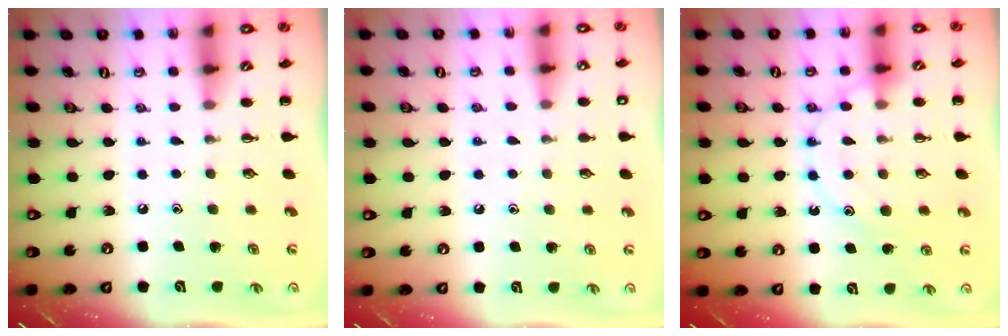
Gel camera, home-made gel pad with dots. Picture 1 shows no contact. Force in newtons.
{"total": 5.9, "press": 5.6, "slide": 1.8}
{"total": 13.3, "press": 13.2, "slide": 1.4}